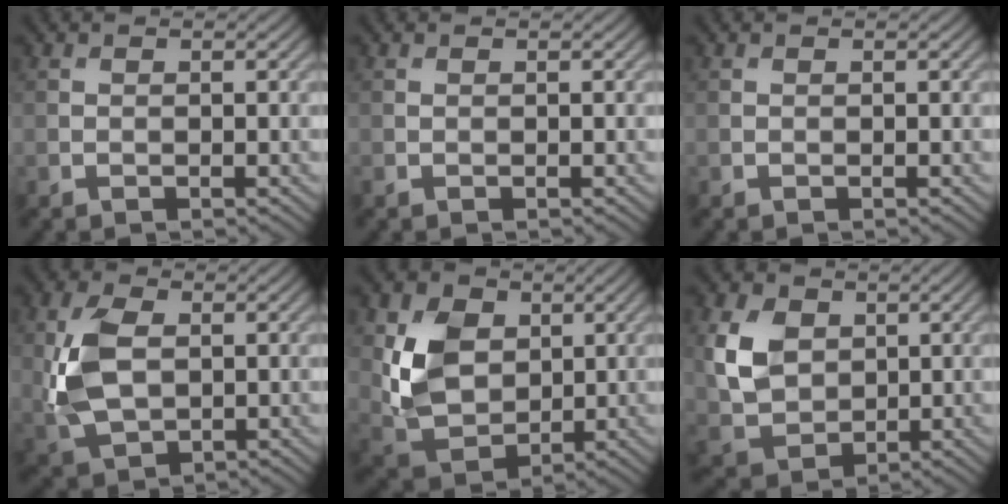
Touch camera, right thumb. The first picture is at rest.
{"total": 0.0}
{"total": 0.0}
{"total": 8.6, "force": [0.6, 5.4, 6.6], "torque": [-0.173, -0.003, 0.010]}
{"total": 9.4, "force": [2.4, 7.0, 5.8], "torque": [-0.148, -0.006, 0.042]}
{"total": 8.0, "force": [1.9, 6.1, 4.7], "torque": [-0.129, 0.000, 0.037]}